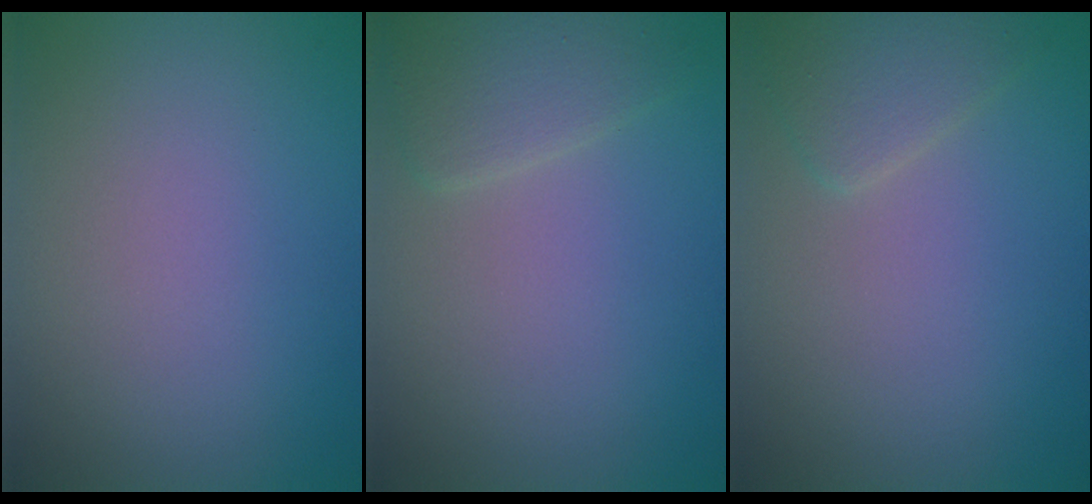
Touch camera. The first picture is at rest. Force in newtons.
{"total": 2.7, "press": 2.7, "slide": 0.1}
{"total": 2.3, "press": 2.3, "slide": 0.0}